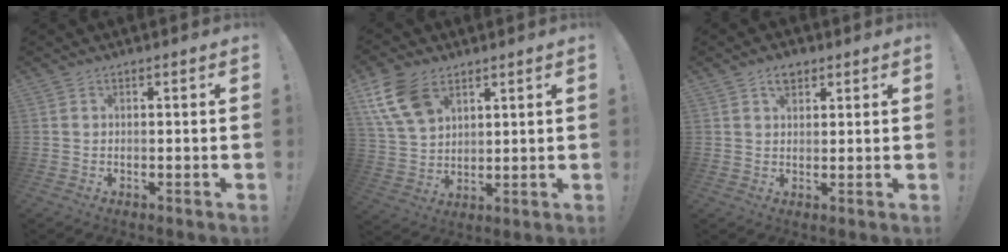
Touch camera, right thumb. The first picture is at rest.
{"total": 13.0, "force": [7.2, 8.3, 7.0], "torque": [-0.140, -0.028, 0.141]}
{"total": 4.0, "force": [2.4, 2.5, 1.8], "torque": [-0.018, -0.008, 0.042]}